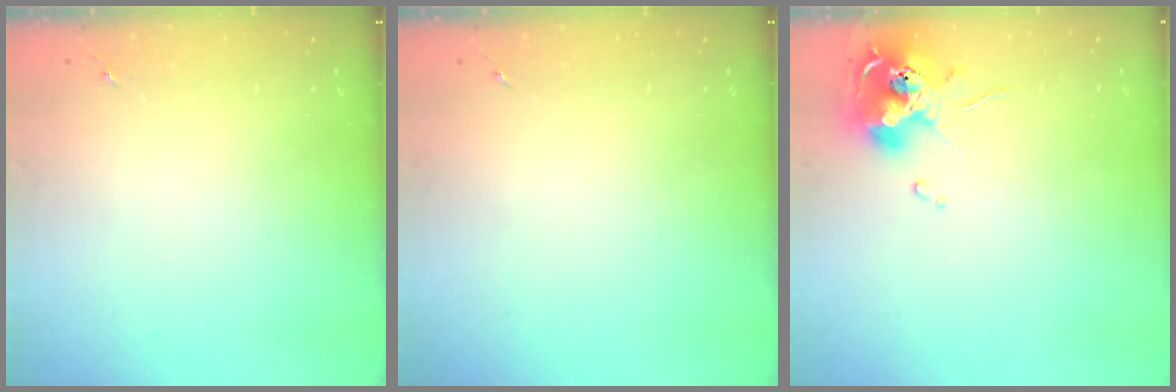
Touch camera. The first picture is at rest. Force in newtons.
{"total": 0.0}
{"total": 13.5, "press": 13.4, "slide": 1.2}